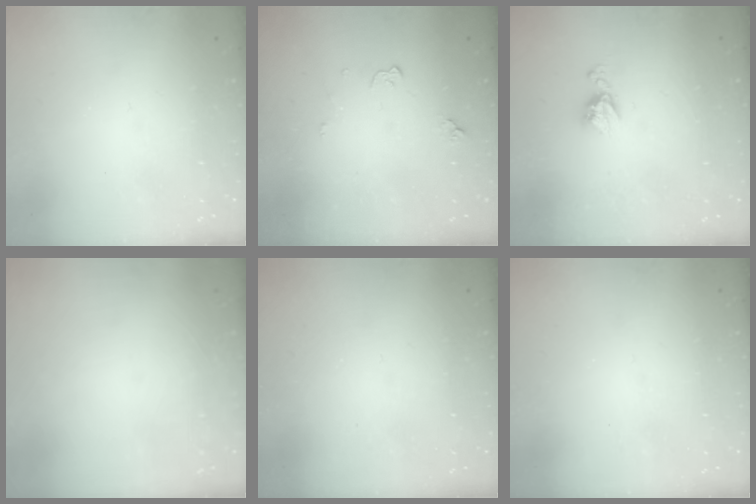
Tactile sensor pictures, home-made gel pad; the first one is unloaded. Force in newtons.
{"total": 4.8, "press": 4.7, "slide": 0.7}
{"total": 6.4, "press": 6.4, "slide": 0.5}
{"total": 0.0}
{"total": 0.0}
{"total": 0.0}